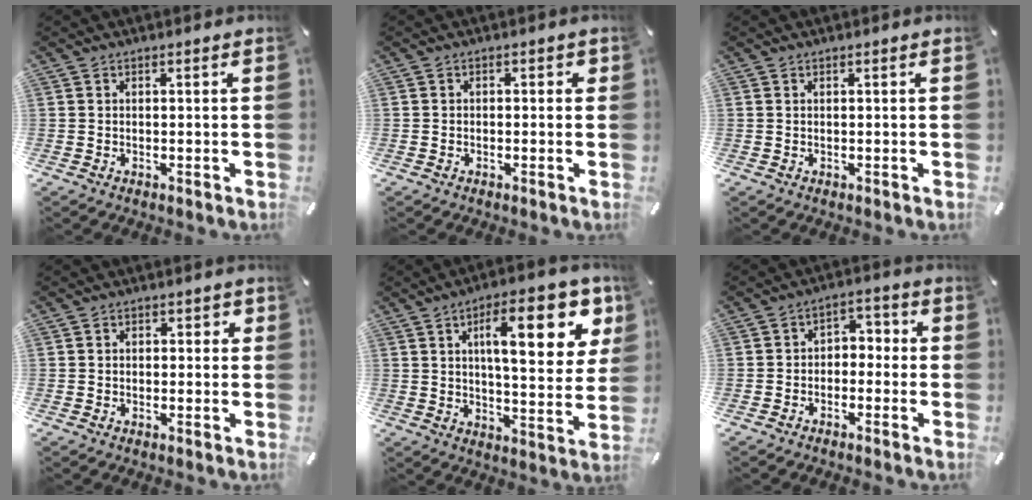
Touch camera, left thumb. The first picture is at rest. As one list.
[{"total": 1.2, "force": [-0.8, 0.8, 0.5], "torque": [-0.011, 0.006, -0.018]}, {"total": 0.0}, {"total": 2.0, "force": [-0.8, 1.5, 1.0], "torque": [-0.019, 0.011, -0.018]}, {"total": 19.8, "force": [7.5, 7.3, 16.8], "torque": [-0.243, -0.017, 0.110]}, {"total": 4.3, "force": [-3.0, 2.9, 1.2], "torque": [-0.018, 0.022, -0.061]}]